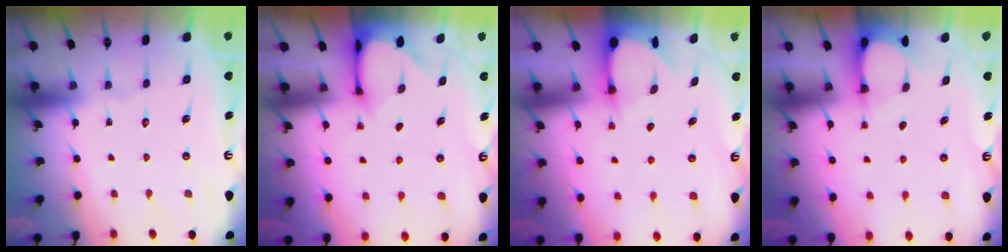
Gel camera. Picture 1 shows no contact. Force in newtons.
{"total": 2.9, "press": 2.9, "slide": 0.2}
{"total": 3.6, "press": 3.5, "slide": 0.6}
{"total": 4.2, "press": 4.2, "slide": 0.4}